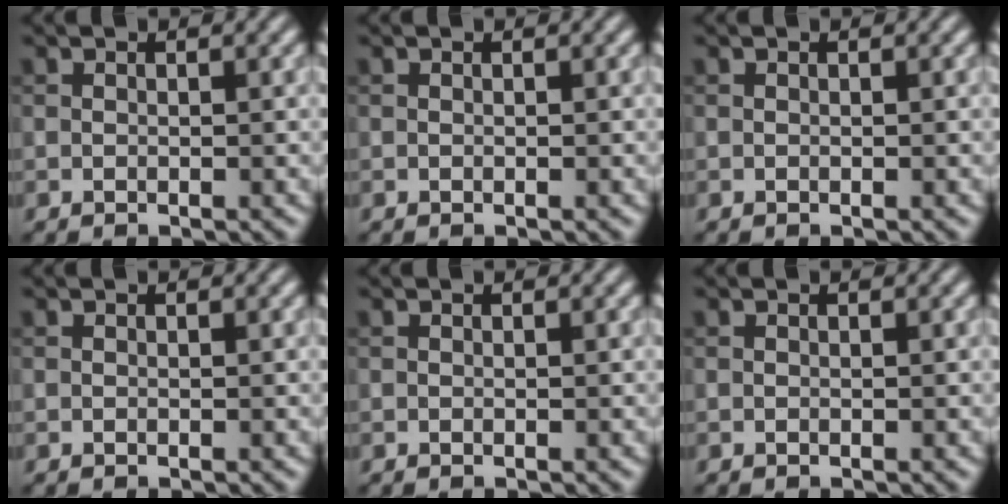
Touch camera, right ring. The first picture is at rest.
{"total": 0.0}
{"total": 0.0}
{"total": 0.0}
{"total": 0.0}
{"total": 0.0}